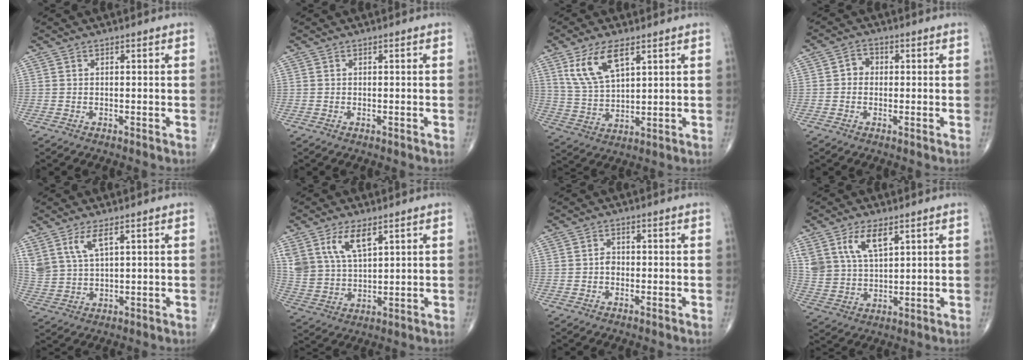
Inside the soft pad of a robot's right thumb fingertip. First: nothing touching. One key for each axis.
{"total": 0.0}
{"total": 10.2, "fx": 5.3, "fy": 4.4, "fz": 7.5, "tx": -0.141, "ty": -0.019, "tz": 0.115}
{"total": 2.6, "fx": 0.0, "fy": 2.3, "fz": 1.2, "tx": -0.003, "ty": 0.012, "tz": -0.006}
{"total": 6.0, "fx": 3.5, "fy": 2.1, "fz": 4.4, "tx": -0.096, "ty": -0.013, "tz": 0.078}
{"total": 9.5, "fx": 5.2, "fy": 4.6, "fz": 6.5, "tx": -0.120, "ty": -0.018, "tz": 0.112}
{"total": 1.6, "fx": -0.3, "fy": 1.3, "fz": 0.9, "tx": -0.007, "ty": 0.005, "tz": -0.009}
{"total": 9.1, "fx": 4.9, "fy": 4.6, "fz": 6.2, "tx": -0.112, "ty": -0.017, "tz": 0.102}